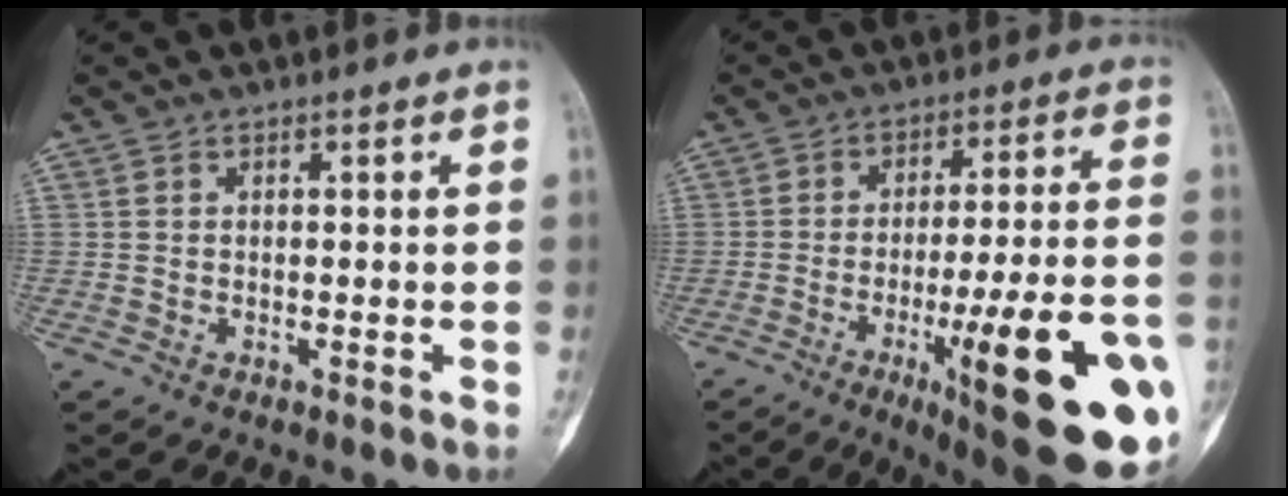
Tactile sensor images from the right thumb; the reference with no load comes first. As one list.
[{"total": 24.7, "force": [-8.6, 4.9, 22.6], "torque": [-0.268, 0.009, -0.112]}]